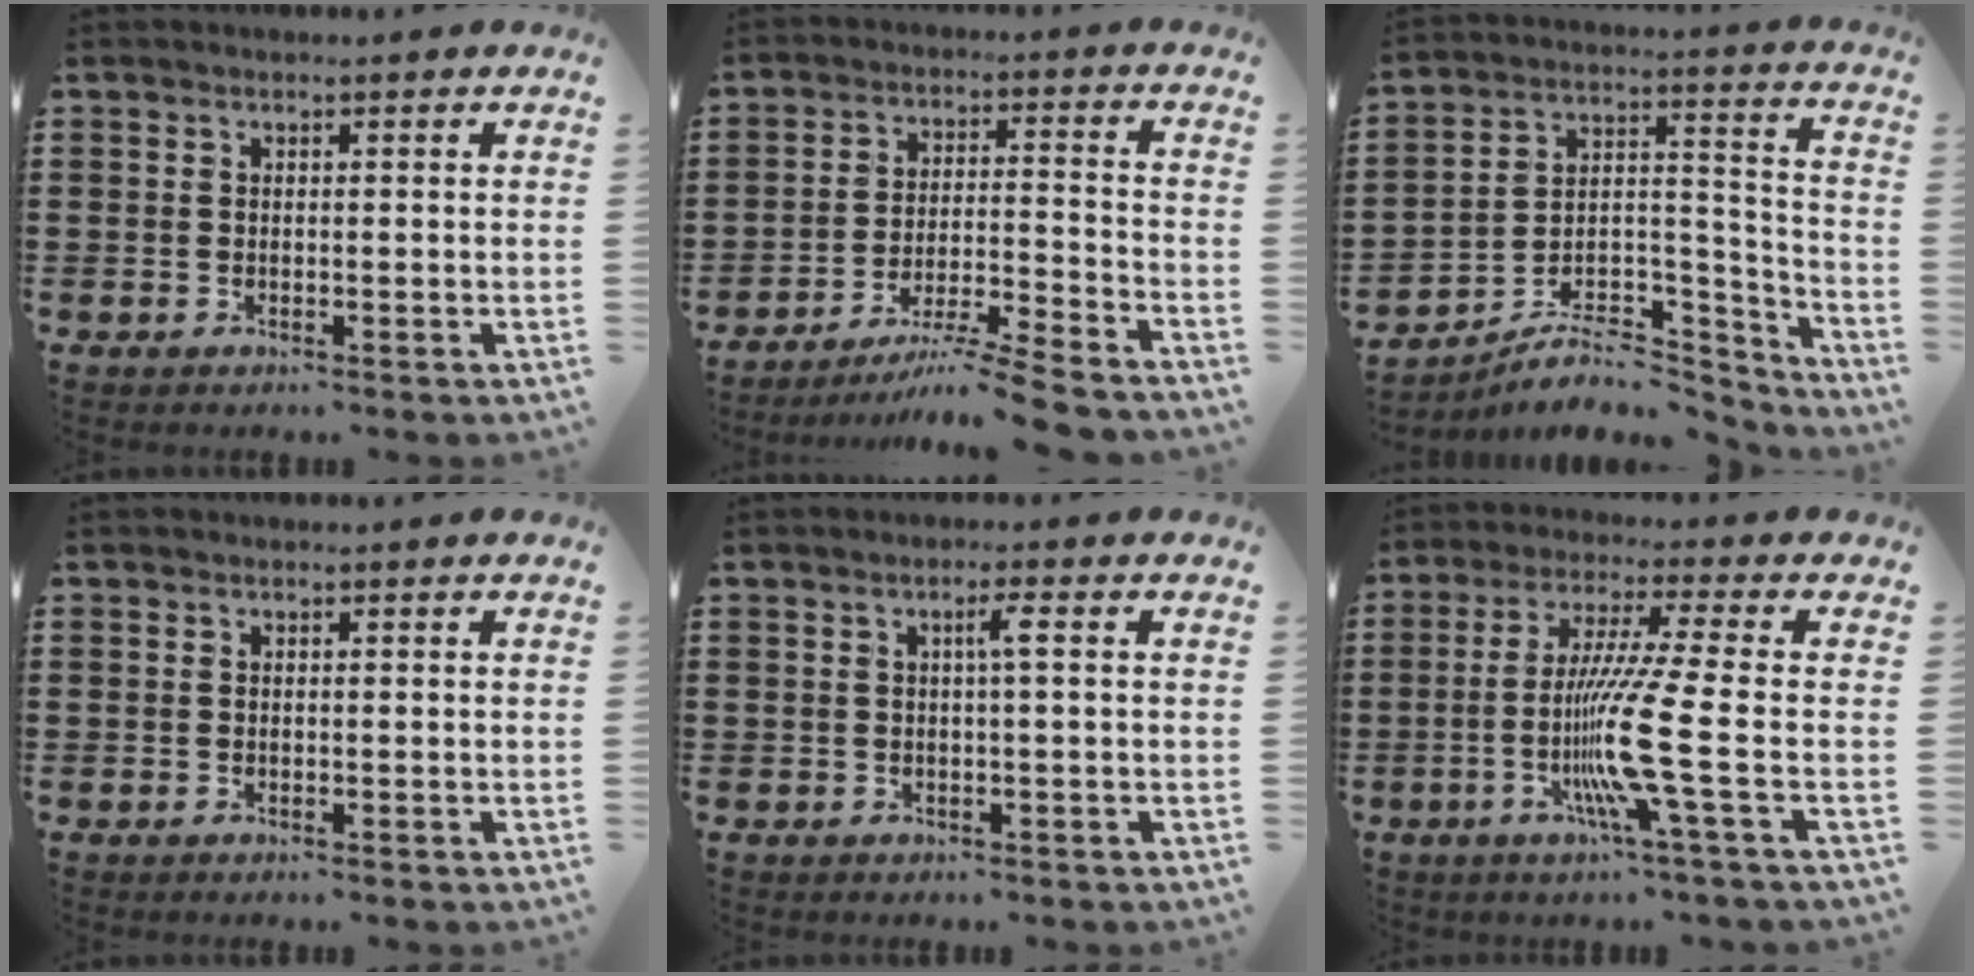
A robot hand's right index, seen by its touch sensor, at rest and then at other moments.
{"total": 7.6, "force": [-6.8, -0.4, 3.5], "torque": [-0.058, -0.001, -0.131]}
{"total": 7.3, "force": [-6.4, 2.8, 2.3], "torque": [-0.027, 0.017, -0.119]}
{"total": 0.0}
{"total": 2.2, "force": [0.3, -0.2, 2.2], "torque": [-0.042, 0.000, 0.001]}
{"total": 11.9, "force": [-3.1, -0.9, 11.5], "torque": [-0.239, -0.025, -0.070]}